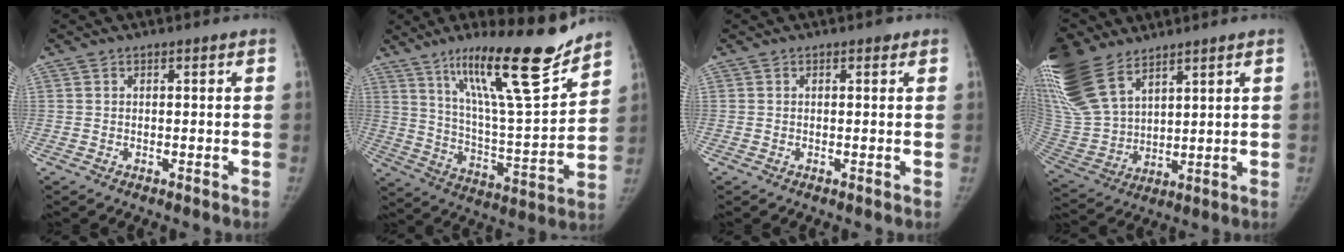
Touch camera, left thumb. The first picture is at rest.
{"total": 21.4, "force": [15.3, 3.0, 14.7], "torque": [-0.211, -0.086, 0.260]}
{"total": 0.7, "force": [0.5, 0.4, 0.4], "torque": [-0.002, -0.002, 0.003]}
{"total": 22.3, "force": [13.5, 12.0, 13.1], "torque": [-0.322, -0.017, 0.274]}